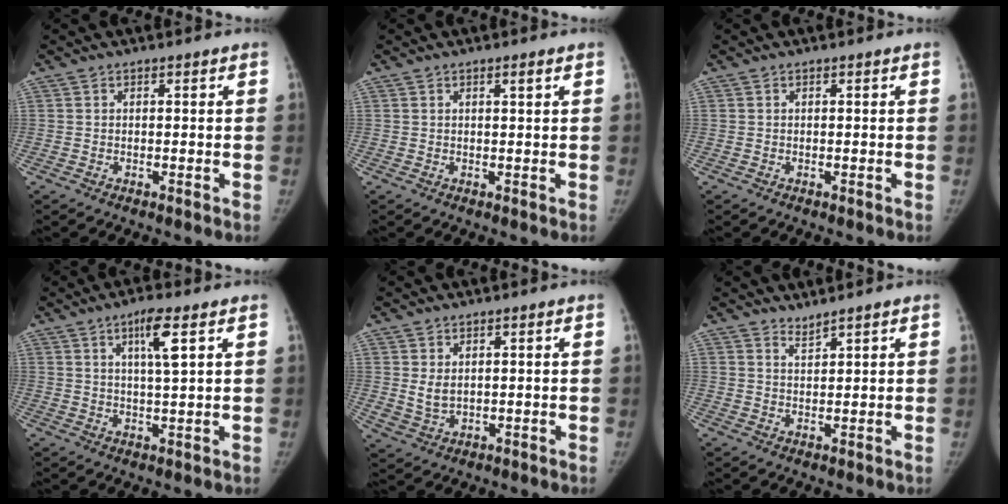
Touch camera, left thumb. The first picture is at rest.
{"total": 0.7, "force": [0.5, -0.1, 0.5], "torque": [-0.007, -0.003, 0.008]}
{"total": 0.0}
{"total": 6.0, "force": [2.7, 0.8, 5.3], "torque": [-0.094, -0.012, 0.047]}
{"total": 3.3, "force": [0.8, 2.4, 2.2], "torque": [-0.038, -0.012, 0.028]}
{"total": 1.8, "force": [1.8, -0.2, 0.3], "torque": [0.000, -0.016, 0.034]}